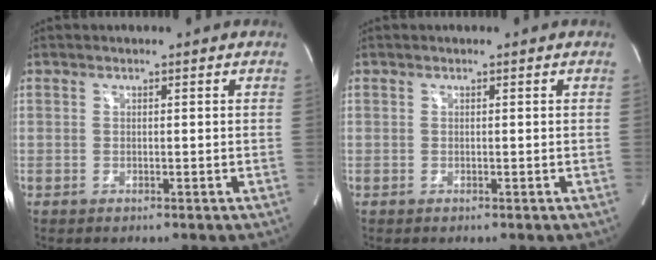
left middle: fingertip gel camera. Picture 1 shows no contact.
{"total": 0.0}